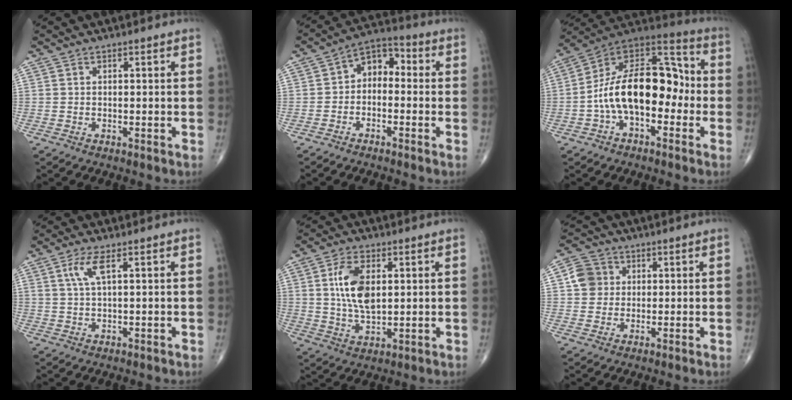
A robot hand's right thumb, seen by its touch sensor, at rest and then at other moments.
{"total": 7.0, "force": [-0.5, 4.9, 5.0], "torque": [-0.051, 0.036, -0.029]}
{"total": 19.2, "force": [-2.9, 10.9, 15.5], "torque": [-0.235, 0.059, -0.060]}
{"total": 4.2, "force": [1.7, 0.9, 3.7], "torque": [-0.091, 0.001, 0.040]}
{"total": 9.9, "force": [2.1, 5.2, 8.1], "torque": [-0.150, -0.008, 0.043]}
{"total": 5.6, "force": [1.0, 5.2, 1.8], "torque": [-0.013, 0.006, 0.010]}